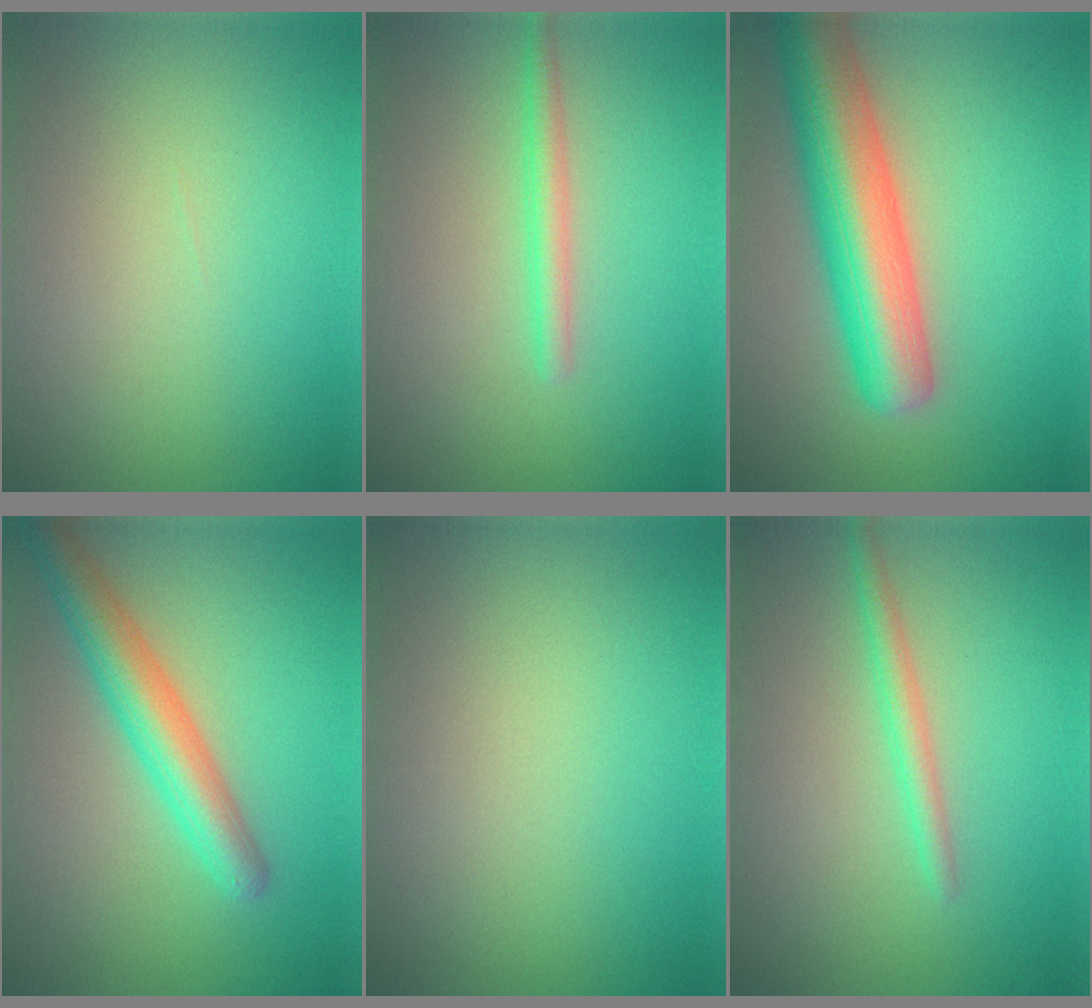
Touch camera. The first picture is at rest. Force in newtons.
{"total": 1.9, "press": 1.9, "slide": 0.0}
{"total": 8.7, "press": 8.7, "slide": 0.4}
{"total": 4.8, "press": 4.8, "slide": 0.1}
{"total": 0.0}
{"total": 1.8, "press": 1.8, "slide": 0.0}